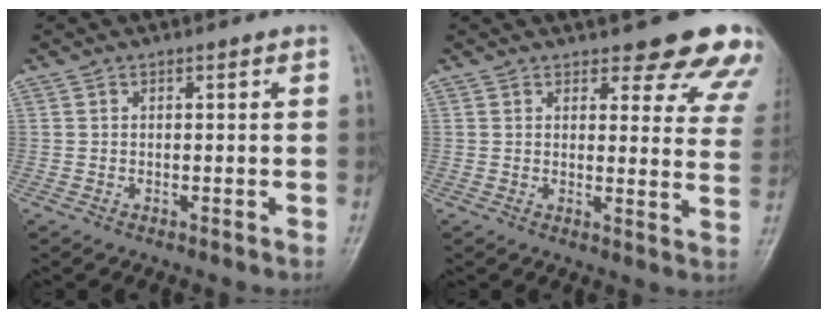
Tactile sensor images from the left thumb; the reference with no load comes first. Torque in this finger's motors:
{"motor_torque": [1.68, 1.50, 1.42, -1.35, 0.04]}